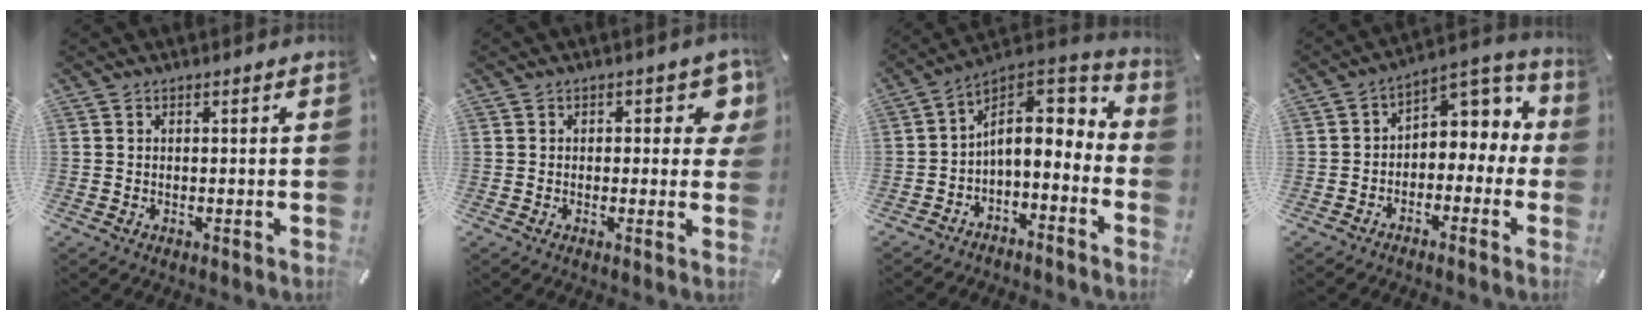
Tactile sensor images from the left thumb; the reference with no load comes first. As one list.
[{"total": 5.7, "force": [1.5, 3.0, 4.5], "torque": [-0.051, -0.002, 0.018]}, {"total": 9.9, "force": [1.1, 6.8, 7.1], "torque": [-0.092, -0.015, 0.023]}, {"total": 6.1, "force": [0.4, 5.2, 3.1], "torque": [-0.040, -0.008, 0.006]}]